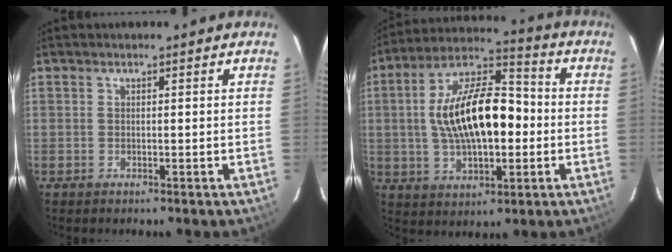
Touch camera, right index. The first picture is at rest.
{"total": 17.9, "force": [-0.6, 8.3, 15.9], "torque": [-0.287, 0.021, -0.011]}